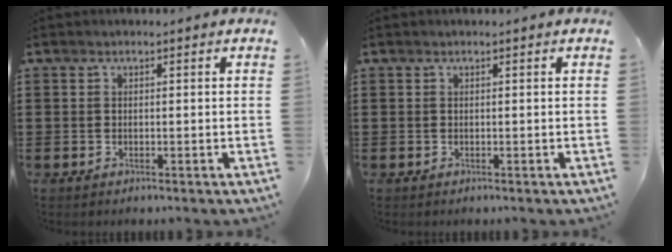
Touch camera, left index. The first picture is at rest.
{"total": 0.0}